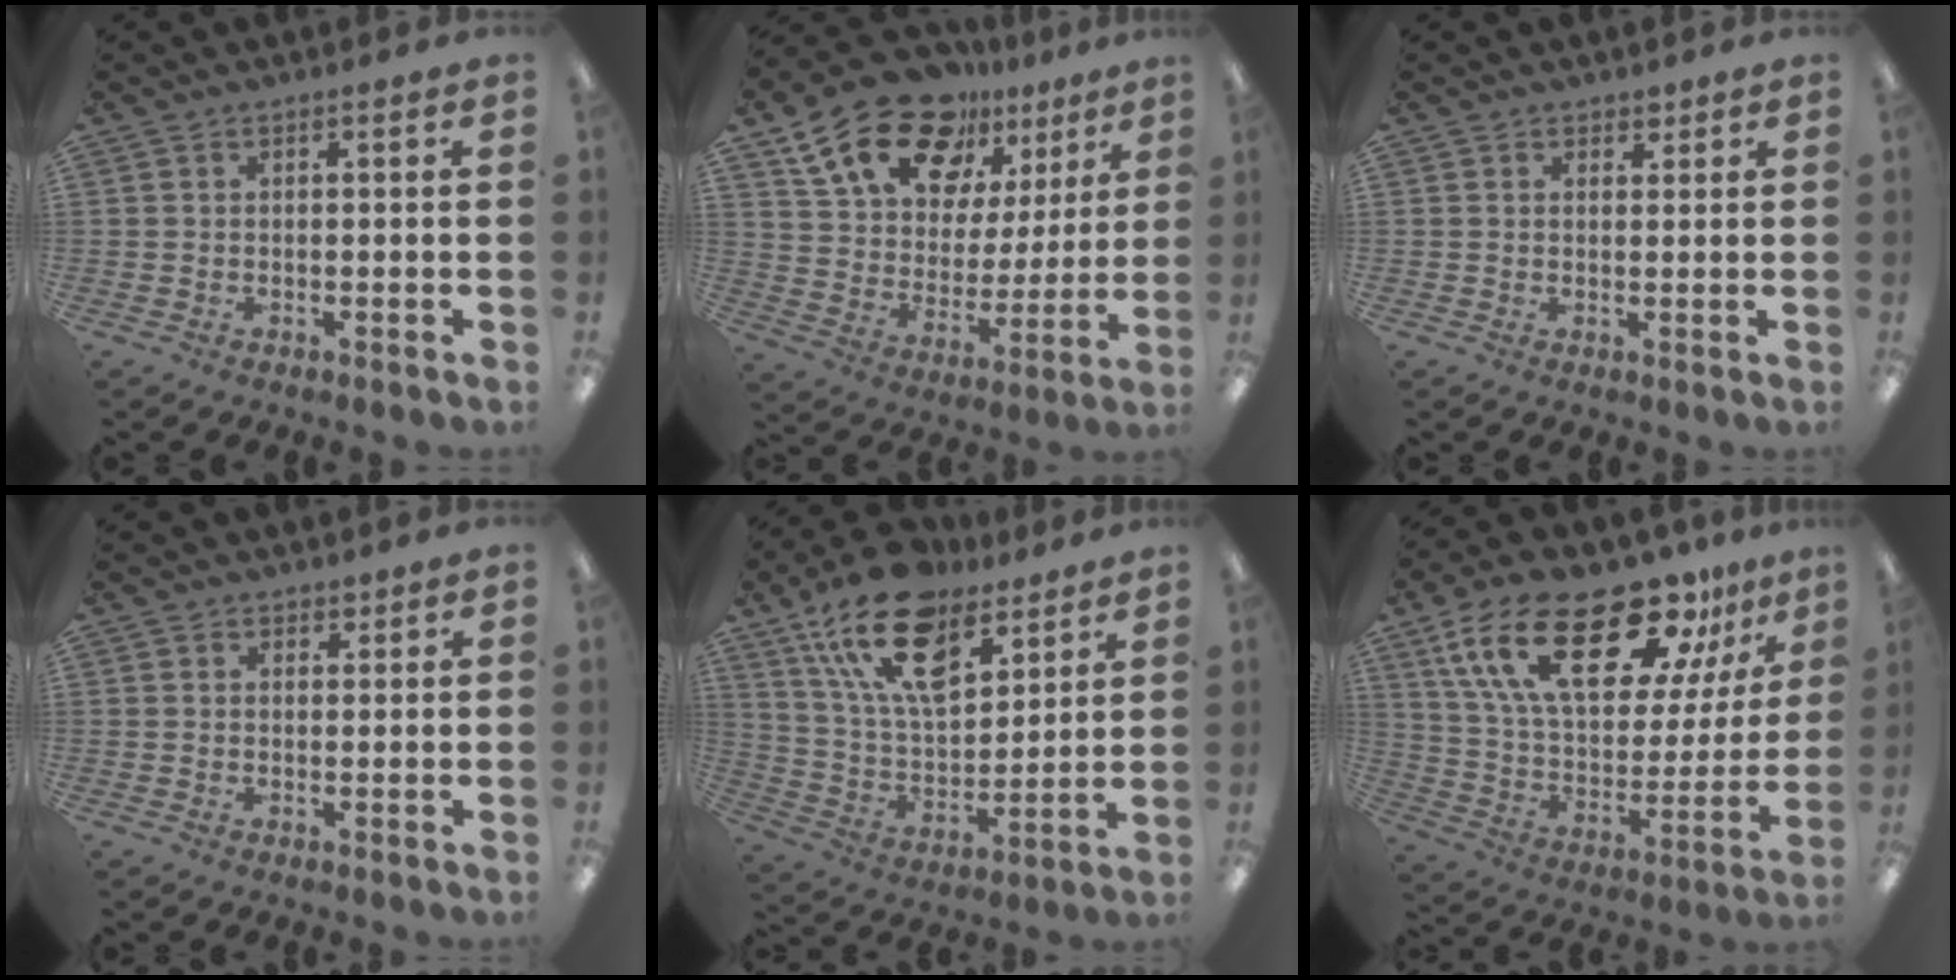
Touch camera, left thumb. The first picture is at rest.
{"total": 19.4, "force": [13.5, 10.8, 8.8], "torque": [-0.162, -0.078, 0.244]}
{"total": 1.7, "force": [1.3, 1.1, 0.2], "torque": [0.013, -0.006, 0.021]}
{"total": 1.5, "force": [1.2, 0.9, 0.1], "torque": [0.006, -0.003, 0.021]}
{"total": 19.6, "force": [12.2, 9.9, 11.7], "torque": [-0.212, -0.052, 0.220]}
{"total": 27.0, "force": [17.0, 11.5, 17.6], "torque": [-0.315, -0.089, 0.293]}